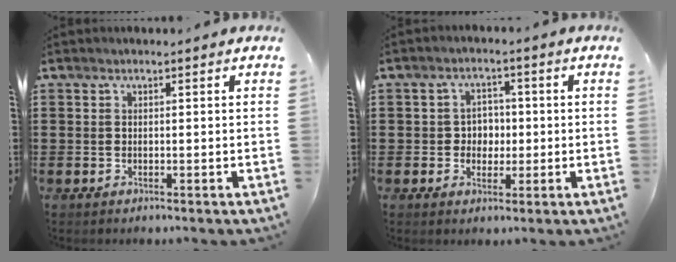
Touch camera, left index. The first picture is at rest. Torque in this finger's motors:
{"motor_torque": [0.03, 0.03, 0.01, 0.01]}